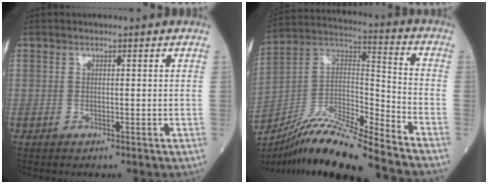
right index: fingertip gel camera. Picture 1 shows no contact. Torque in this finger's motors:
{"motor_torque": [0.03, -0.41, -0.04, -0.08]}